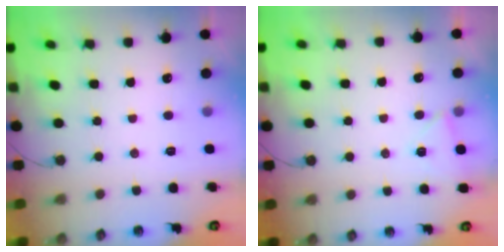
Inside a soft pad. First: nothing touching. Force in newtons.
{"total": 4.8, "press": 4.1, "slide": 2.4}